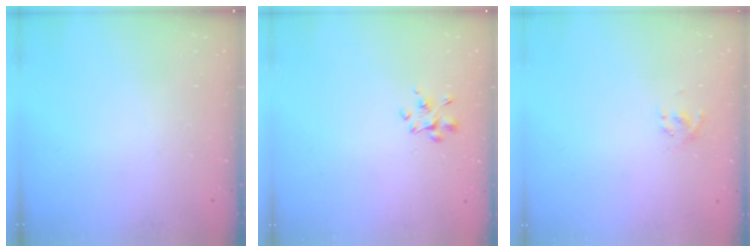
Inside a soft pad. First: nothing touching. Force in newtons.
{"total": 2.4, "press": 2.3, "slide": 0.7}
{"total": 2.5, "press": 2.4, "slide": 0.8}